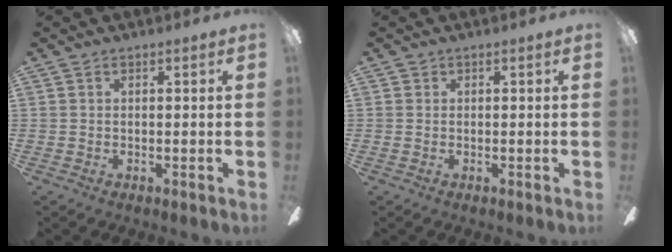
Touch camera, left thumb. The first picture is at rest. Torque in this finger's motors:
{"motor_torque": [0.00, 0.00, -0.04, 0.07, 0.00]}